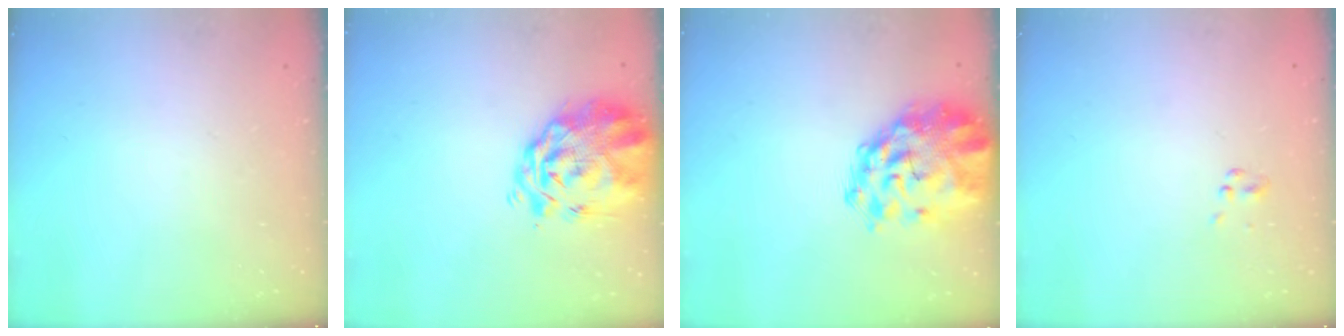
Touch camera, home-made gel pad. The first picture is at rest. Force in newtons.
{"total": 6.2, "press": 5.5, "slide": 2.8}
{"total": 3.8, "press": 3.5, "slide": 1.3}
{"total": 0.5, "press": 0.5, "slide": 0.1}